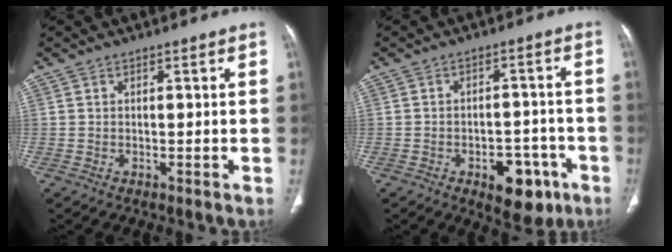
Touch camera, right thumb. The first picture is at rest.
{"total": 9.5, "force": [-4.6, 5.4, 6.2], "torque": [-0.051, 0.030, -0.053]}